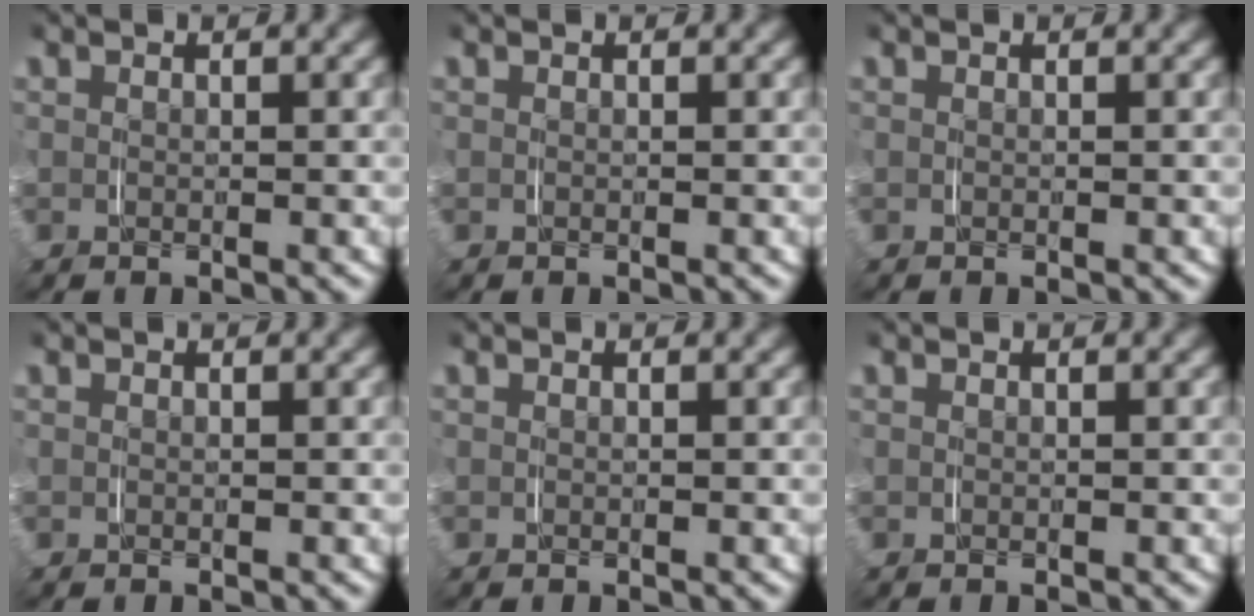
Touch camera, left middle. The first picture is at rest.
{"total": 0.0}
{"total": 0.0}
{"total": 0.0}
{"total": 0.0}
{"total": 0.0}